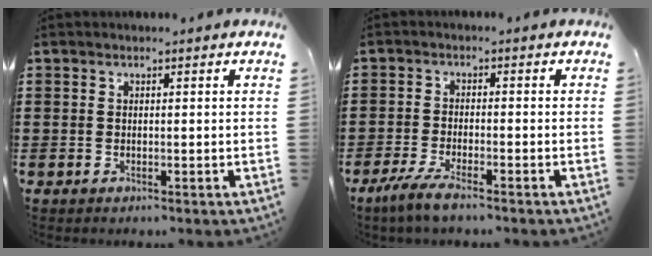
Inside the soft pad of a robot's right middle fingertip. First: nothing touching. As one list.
[{"total": 4.0, "force": [-3.1, 0.4, 2.4], "torque": [-0.061, -0.009, -0.064]}]